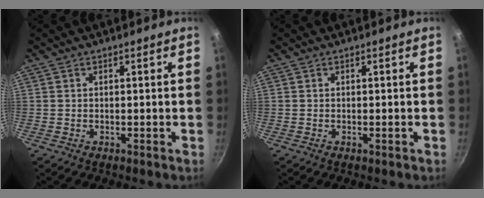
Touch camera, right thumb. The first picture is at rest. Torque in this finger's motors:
{"motor_torque": [0.24, 0.06, 0.29, -0.04, 0.06]}